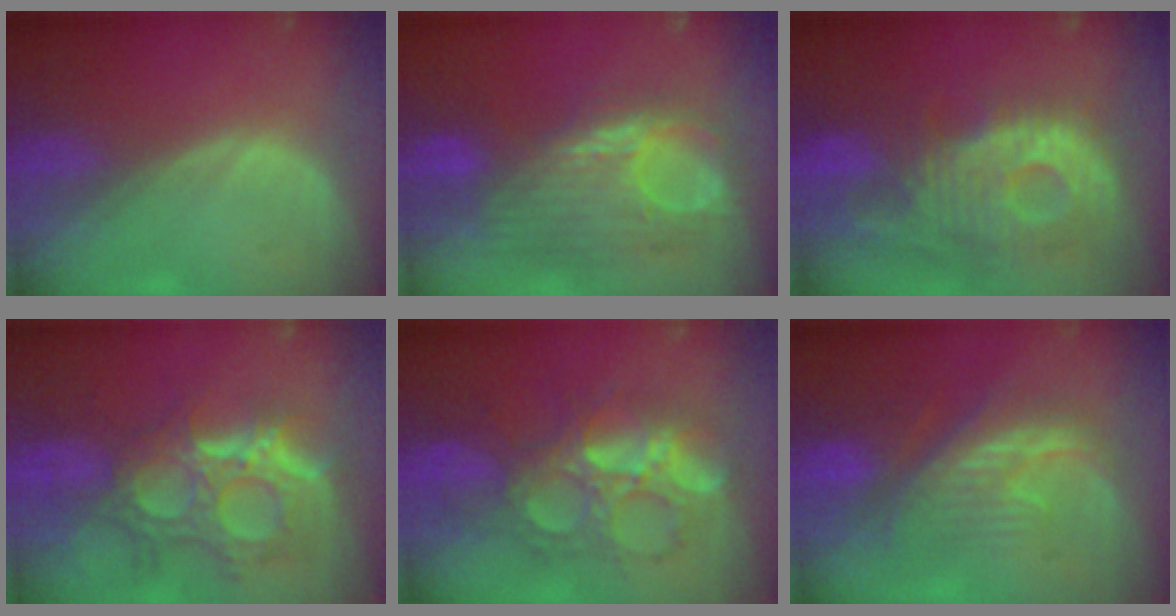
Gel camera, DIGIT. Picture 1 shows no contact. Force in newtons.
{"total": 10.2, "press": 9.8, "slide": 2.7}
{"total": 12.2, "press": 10.9, "slide": 5.6}
{"total": 11.9, "press": 10.7, "slide": 5.3}
{"total": 9.5, "press": 9.5, "slide": 0.2}
{"total": 9.2, "press": 8.7, "slide": 3.2}